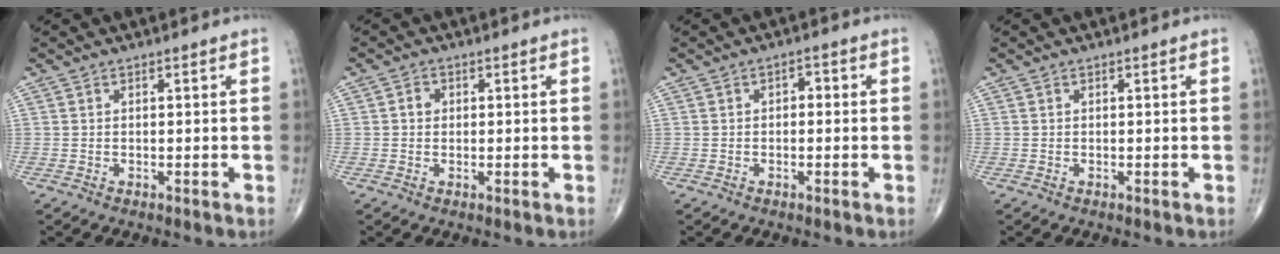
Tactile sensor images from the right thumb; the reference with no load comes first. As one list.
[{"total": 1.7, "force": [0.2, 1.5, 0.8], "torque": [-0.005, 0.004, 0.001]}, {"total": 2.0, "force": [0.1, 1.2, 1.6], "torque": [-0.018, 0.012, -0.003]}, {"total": 0.0}]